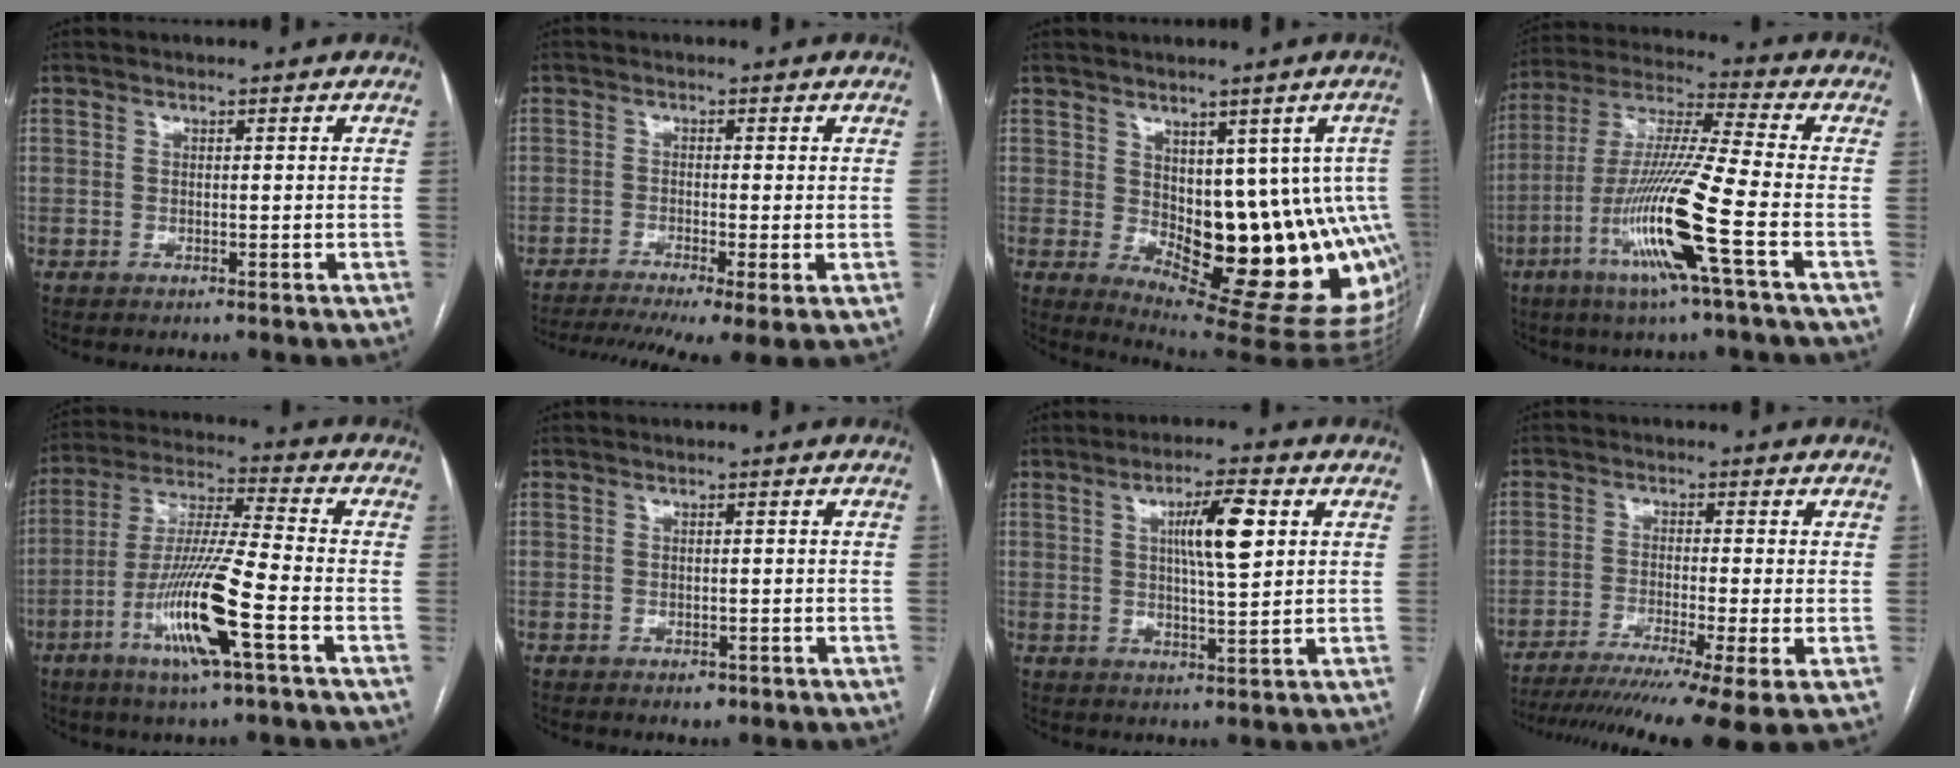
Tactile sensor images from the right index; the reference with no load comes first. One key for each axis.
{"total": 11.6, "fx": -7.8, "fy": 1.6, "fz": 8.4, "tx": -0.142, "ty": -0.014, "tz": -0.121}
{"total": 18.1, "fx": -1.7, "fy": 7.2, "fz": 16.5, "tx": -0.140, "ty": 0.009, "tz": 0.000}
{"total": 16.2, "fx": -6.0, "fy": -1.0, "fz": 15.1, "tx": -0.305, "ty": -0.017, "tz": -0.119}
{"total": 14.6, "fx": -5.7, "fy": 0.1, "fz": 13.4, "tx": -0.269, "ty": -0.014, "tz": -0.109}
{"total": 1.4, "fx": -0.8, "fy": 1.0, "fz": 0.6, "tx": -0.007, "ty": 0.002, "tz": -0.004}
{"total": 7.7, "fx": 2.3, "fy": 0.9, "fz": 7.3, "tx": -0.126, "ty": 0.005, "tz": 0.039}
{"total": 15.5, "fx": -11.4, "fy": -0.7, "fz": 10.4, "tx": -0.138, "ty": -0.034, "tz": -0.178}